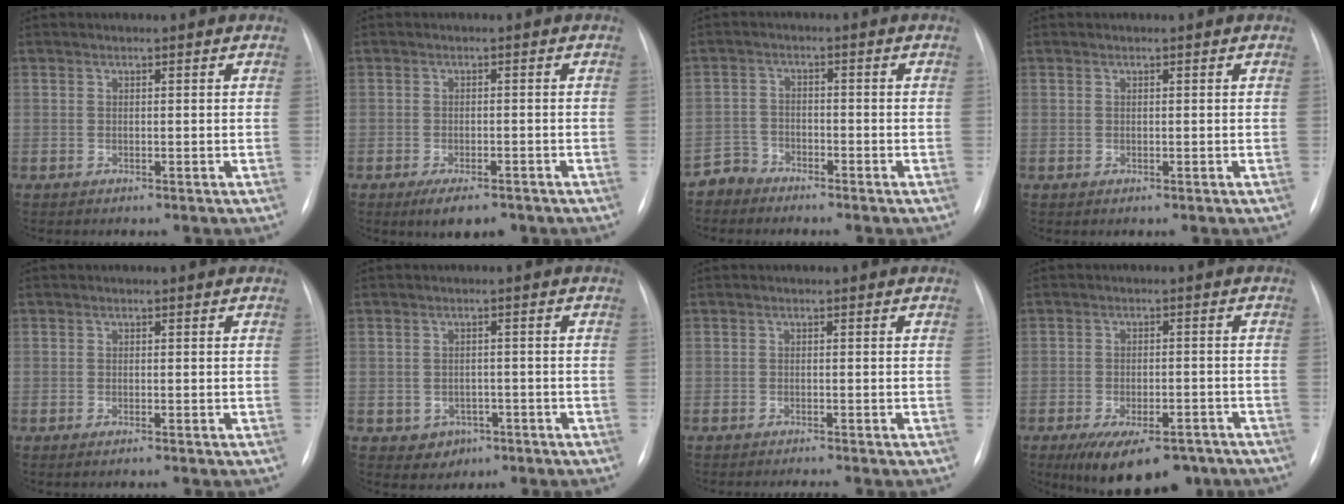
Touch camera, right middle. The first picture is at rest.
{"total": 4.8, "force": [-3.4, 1.6, 2.9], "torque": [-0.048, -0.007, -0.047]}
{"total": 3.1, "force": [-2.8, 1.2, -0.7], "torque": [0.016, 0.000, -0.056]}
{"total": 0.0}
{"total": 0.9, "force": [-0.7, -0.1, 0.6], "torque": [-0.011, -0.001, -0.010]}
{"total": 3.2, "force": [-1.5, 2.8, 0.8], "torque": [-0.009, 0.008, -0.008]}
{"total": 1.9, "force": [-1.6, -0.4, 0.9], "torque": [-0.008, 0.000, -0.023]}
{"total": 12.1, "force": [-9.0, 4.8, 6.6], "torque": [-0.100, -0.004, -0.128]}